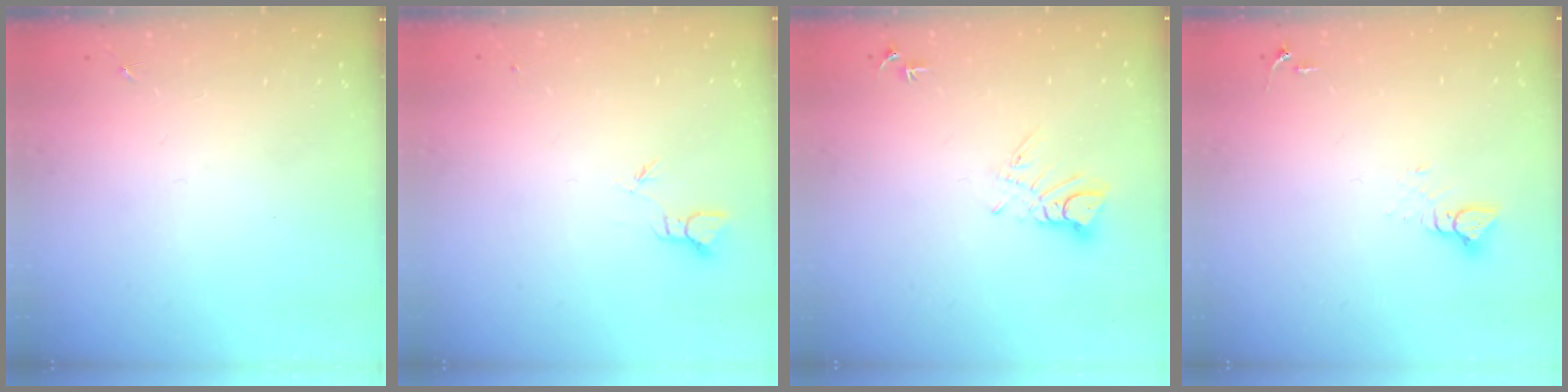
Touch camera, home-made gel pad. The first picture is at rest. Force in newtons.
{"total": 1.8, "press": 1.8, "slide": 0.0}
{"total": 5.3, "press": 5.3, "slide": 0.3}
{"total": 3.6, "press": 3.6, "slide": 0.2}